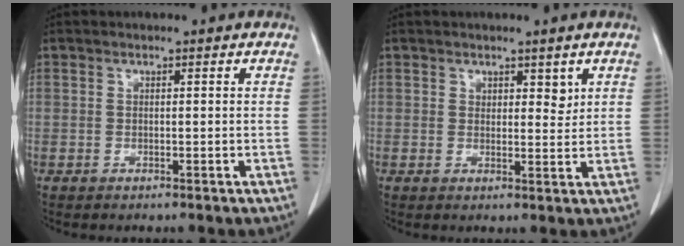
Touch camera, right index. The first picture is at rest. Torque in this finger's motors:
{"motor_torque": [-0.04, 0.21, 0.01, 0.00]}